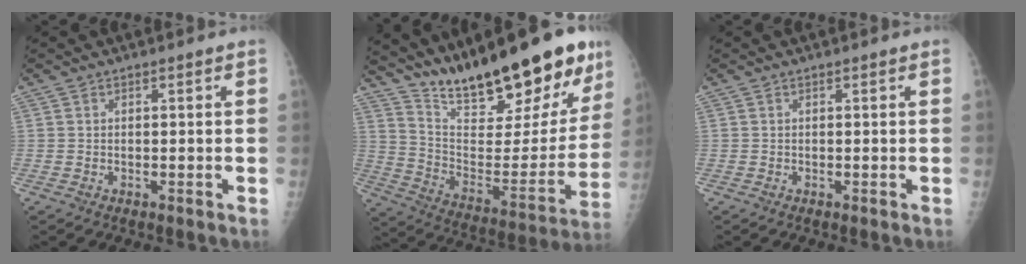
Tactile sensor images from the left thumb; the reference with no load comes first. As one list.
[{"total": 27.2, "force": [20.5, 7.7, 16.2], "torque": [-0.212, -0.091, 0.318]}, {"total": 0.0}]